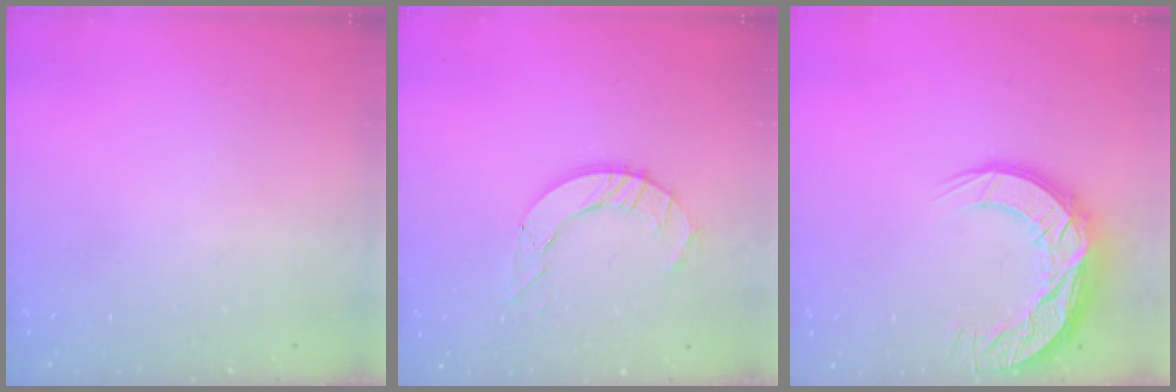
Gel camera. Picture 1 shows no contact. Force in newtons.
{"total": 9.0, "press": 8.9, "slide": 0.8}
{"total": 15.4, "press": 15.3, "slide": 1.0}